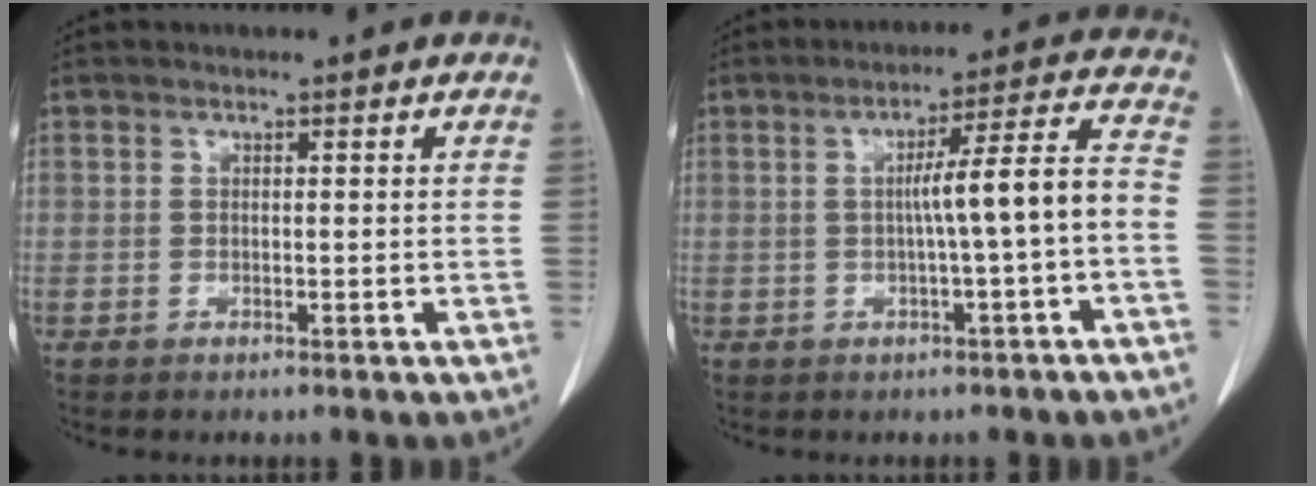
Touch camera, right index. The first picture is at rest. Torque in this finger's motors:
{"motor_torque": [1.40, -0.41, 0.64, 0.14]}